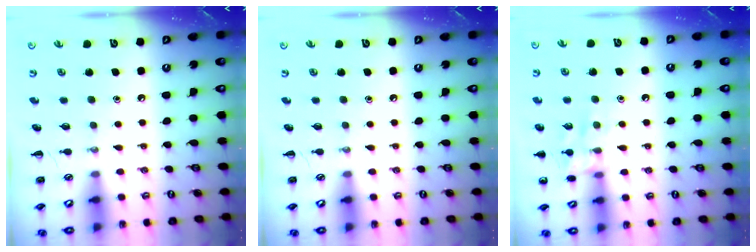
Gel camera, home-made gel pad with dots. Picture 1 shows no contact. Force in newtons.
{"total": 0.0}
{"total": 9.8, "press": 9.7, "slide": 1.2}